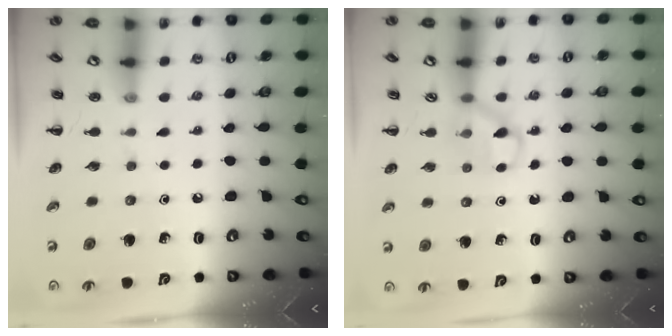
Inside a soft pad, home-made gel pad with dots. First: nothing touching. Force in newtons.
{"total": 4.6, "press": 4.3, "slide": 1.4}